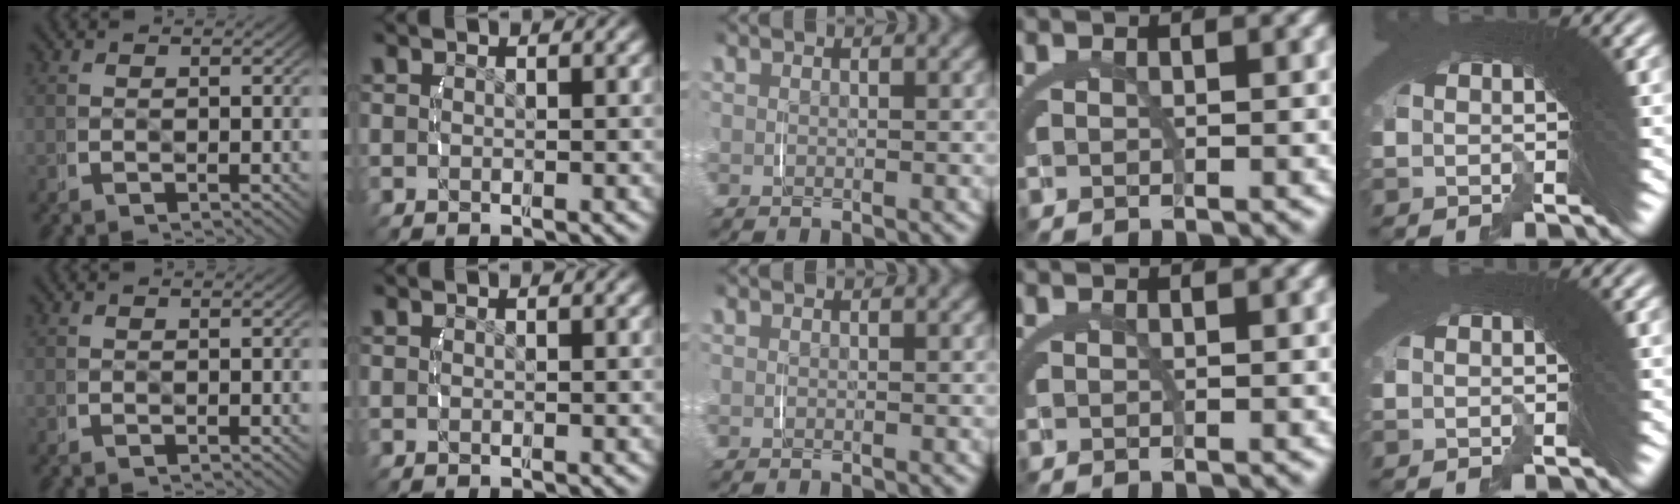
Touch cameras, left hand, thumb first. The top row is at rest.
{}